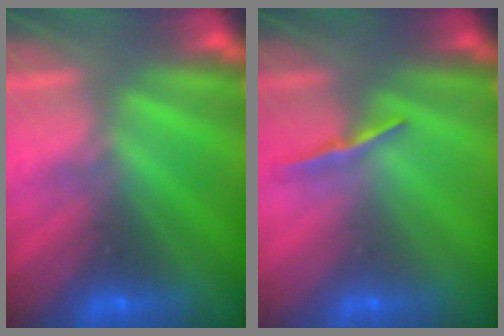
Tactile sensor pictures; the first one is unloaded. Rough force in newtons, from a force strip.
{"total": 1.0}